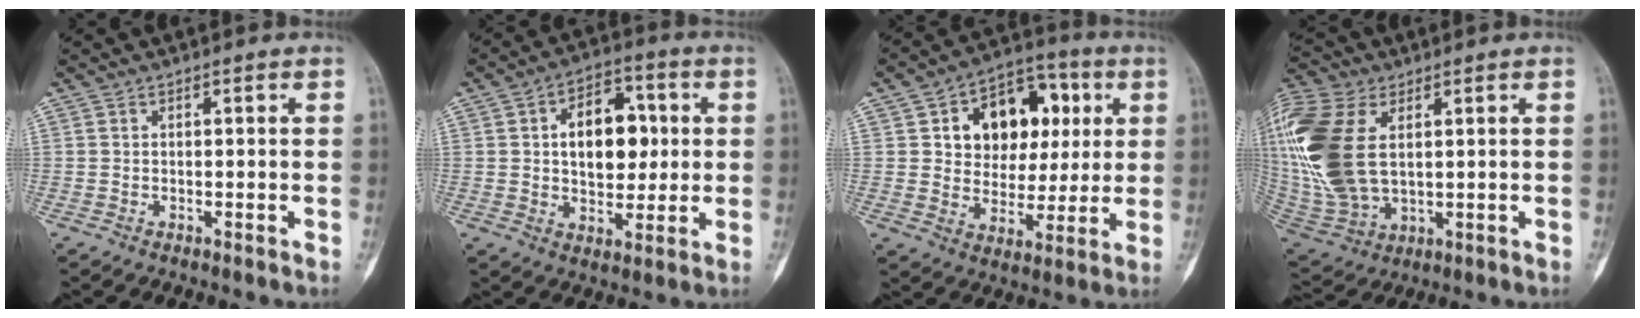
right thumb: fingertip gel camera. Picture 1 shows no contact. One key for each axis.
{"total": 12.9, "fx": 2.0, "fy": 8.2, "fz": 9.8, "tx": -0.108, "ty": 0.008, "tz": 0.030}
{"total": 16.2, "fx": 4.5, "fy": 11.9, "fz": 10.2, "tx": -0.094, "ty": 0.008, "tz": 0.070}
{"total": 23.0, "fx": 4.7, "fy": 13.7, "fz": 17.8, "tx": -0.429, "ty": -0.013, "tz": 0.097}